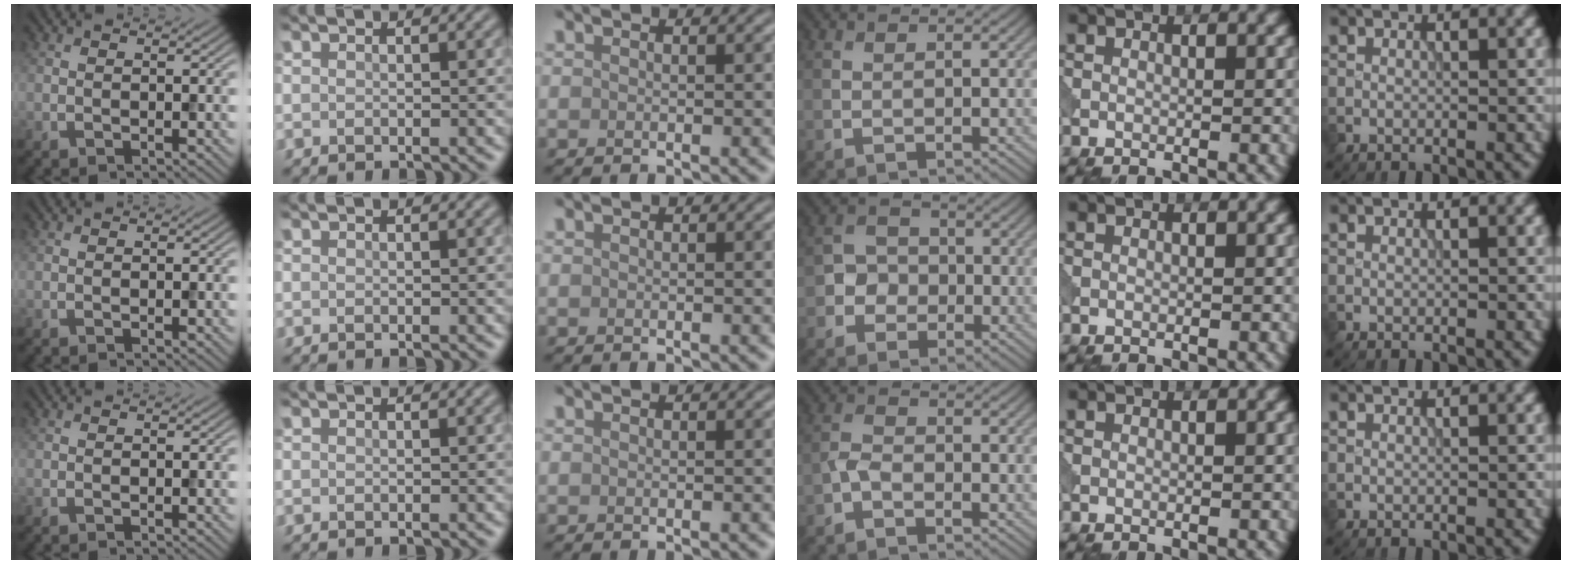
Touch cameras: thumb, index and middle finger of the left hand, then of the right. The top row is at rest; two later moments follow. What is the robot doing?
{"motion": "open", "object": "sandwich press"}